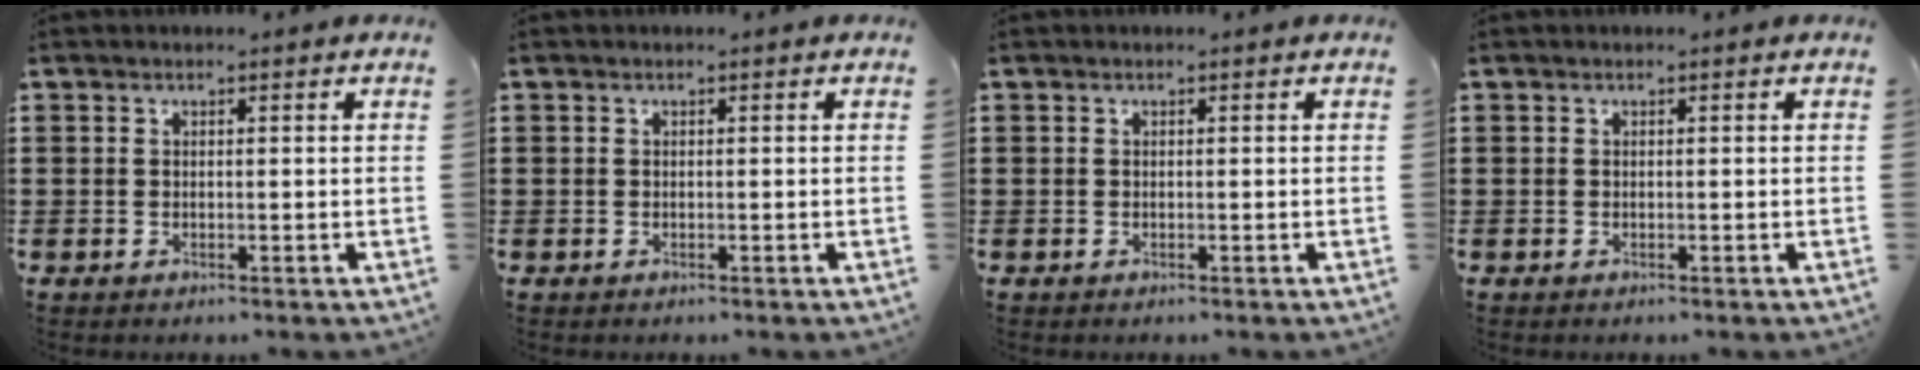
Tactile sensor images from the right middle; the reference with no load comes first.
{"total": 0.0}
{"total": 0.0}
{"total": 0.0}